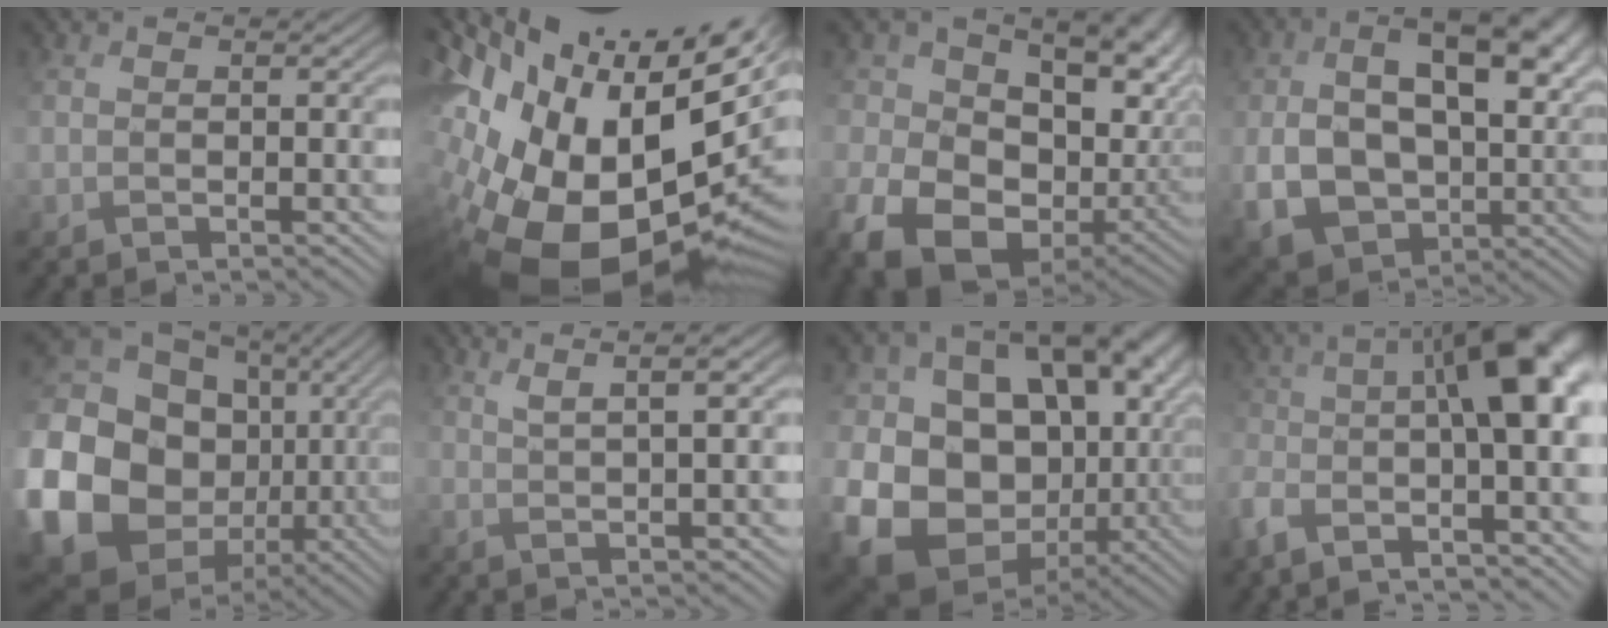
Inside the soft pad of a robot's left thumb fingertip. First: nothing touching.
{"total": 20.7, "force": [-2.3, 11.9, 16.7], "torque": [-0.300, -0.041, 0.000]}
{"total": 17.5, "force": [-1.5, 12.8, 11.8], "torque": [-0.235, -0.037, -0.003]}
{"total": 15.4, "force": [1.6, 10.4, 11.2], "torque": [-0.189, -0.010, 0.043]}
{"total": 24.1, "force": [-1.1, 20.7, 12.3], "torque": [-0.330, -0.059, -0.023]}
{"total": 6.1, "force": [2.8, 1.2, 5.3], "torque": [-0.074, 0.021, 0.040]}
{"total": 21.3, "force": [-0.3, 17.9, 11.5], "torque": [-0.236, -0.014, 0.003]}
{"total": 12.2, "force": [-3.9, 3.8, 10.9], "torque": [-0.196, -0.010, -0.070]}